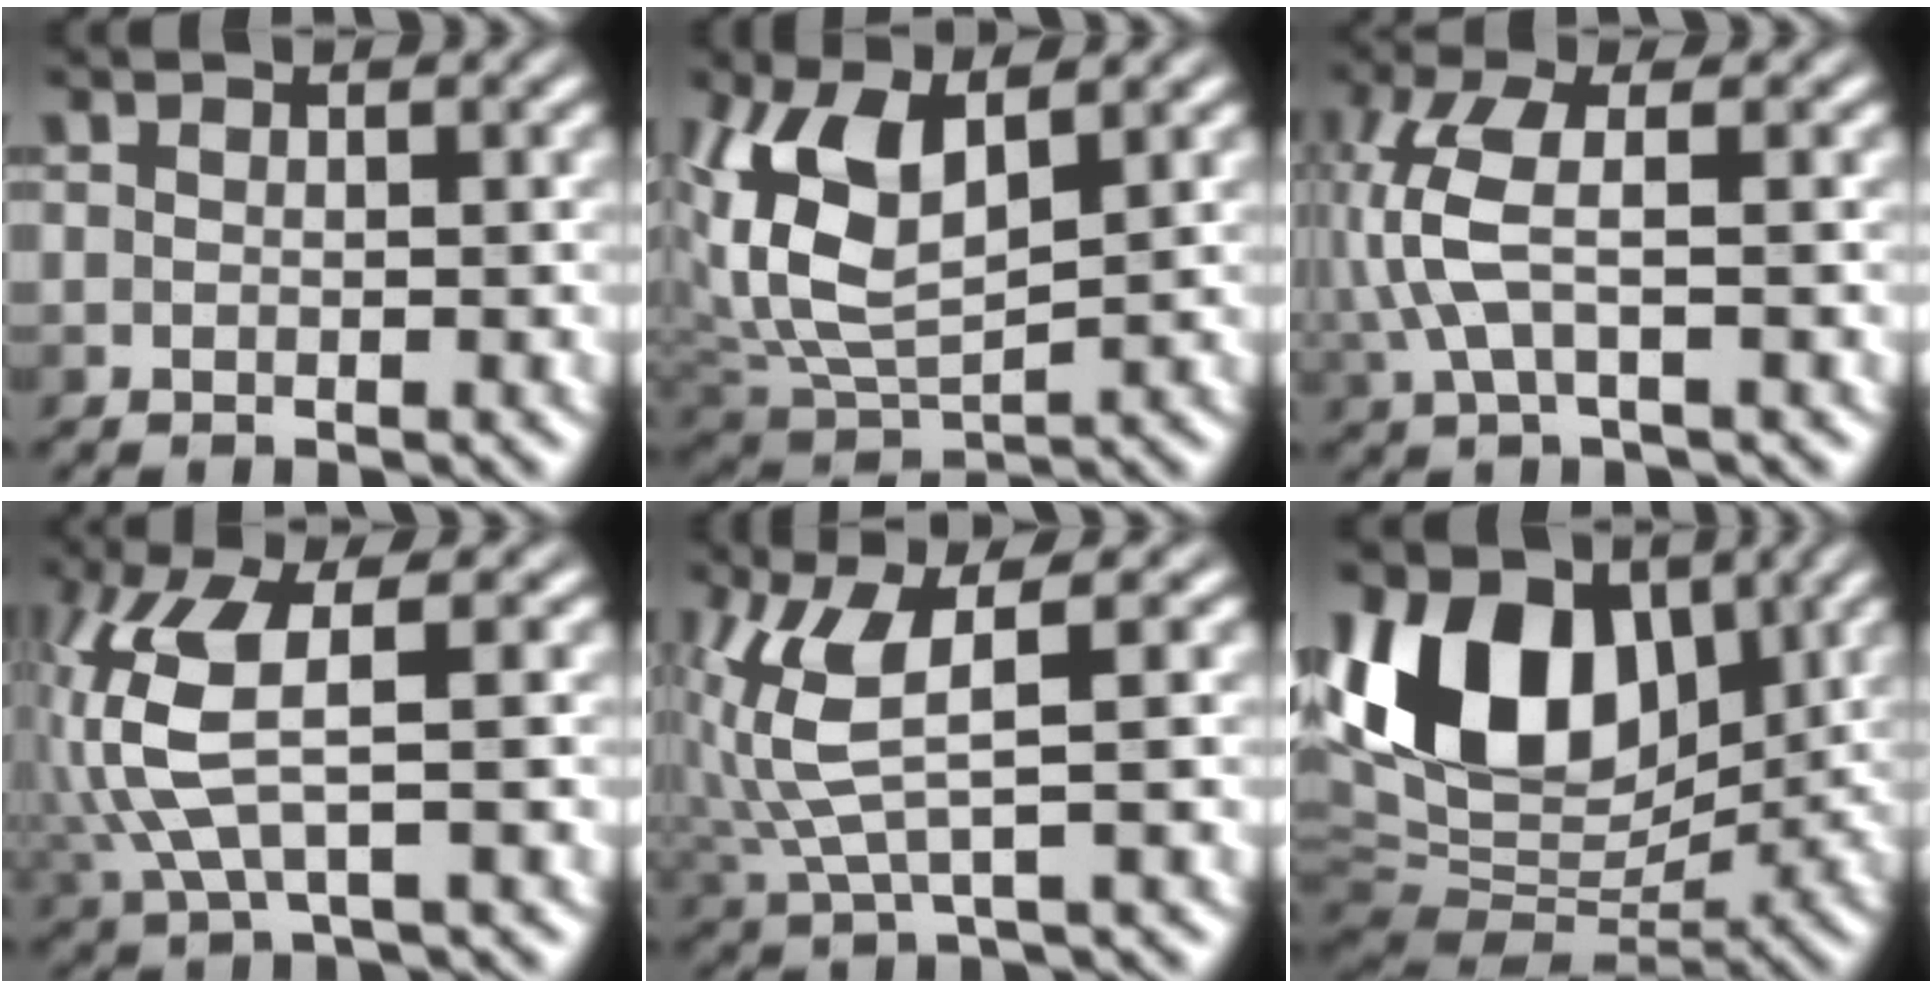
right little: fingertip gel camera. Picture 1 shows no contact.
{"total": 7.0, "force": [1.5, 3.8, 5.7], "torque": [-0.124, -0.005, 0.027]}
{"total": 5.6, "force": [-0.6, 2.3, 5.0], "torque": [-0.131, 0.008, -0.014]}
{"total": 7.8, "force": [-0.5, 3.0, 7.2], "torque": [-0.174, 0.009, -0.016]}
{"total": 6.1, "force": [0.2, 2.1, 5.7], "torque": [-0.133, 0.005, 0.002]}
{"total": 12.0, "force": [4.0, 8.0, 8.0], "torque": [-0.139, 0.020, 0.066]}